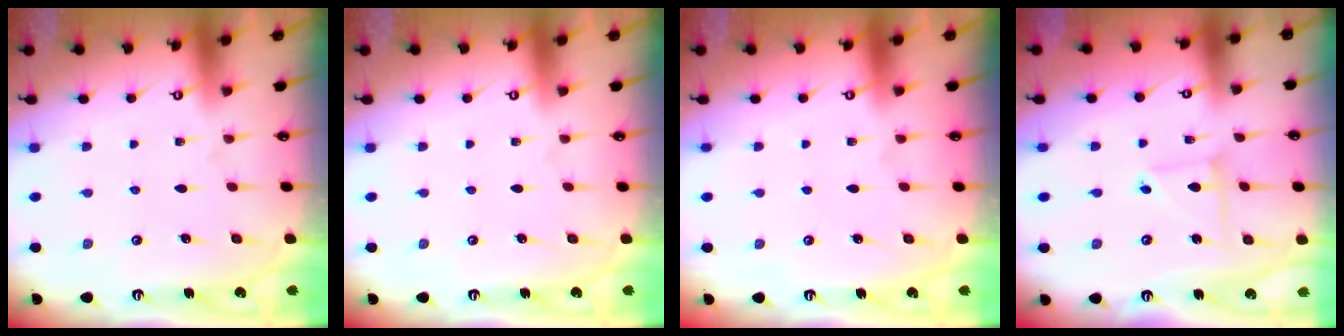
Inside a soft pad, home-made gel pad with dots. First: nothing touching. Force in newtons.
{"total": 0.0}
{"total": 0.0}
{"total": 4.6, "press": 4.6, "slide": 0.5}